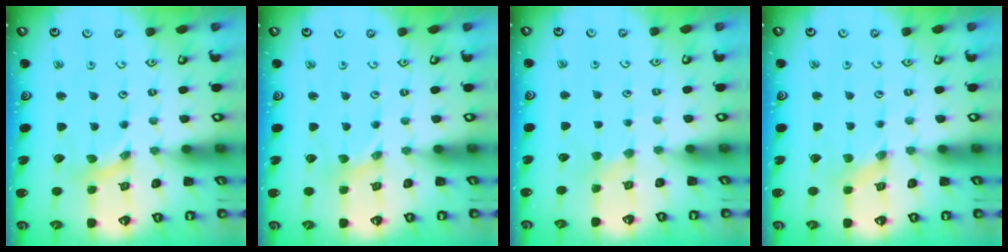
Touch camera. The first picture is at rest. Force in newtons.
{"total": 0.0}
{"total": 2.3, "press": 2.3, "slide": 0.3}
{"total": 0.0}